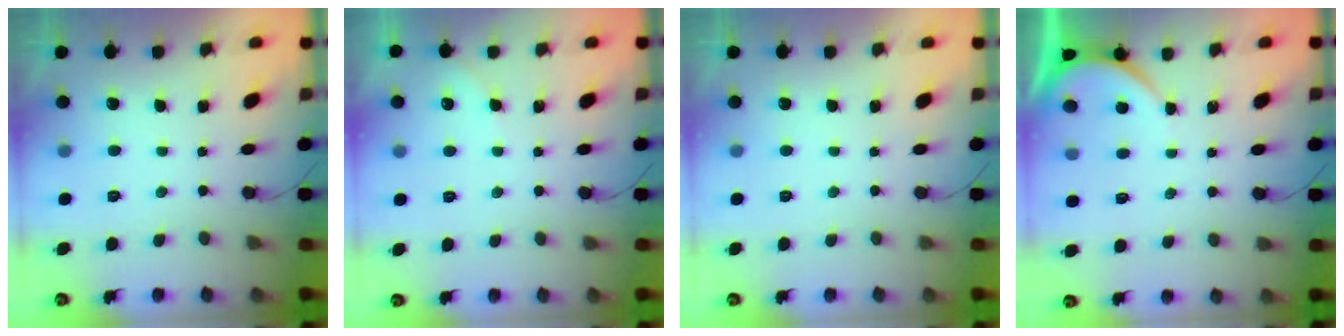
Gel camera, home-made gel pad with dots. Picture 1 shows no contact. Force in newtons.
{"total": 1.7, "press": 1.6, "slide": 0.3}
{"total": 0.0}
{"total": 2.4, "press": 2.4, "slide": 0.2}